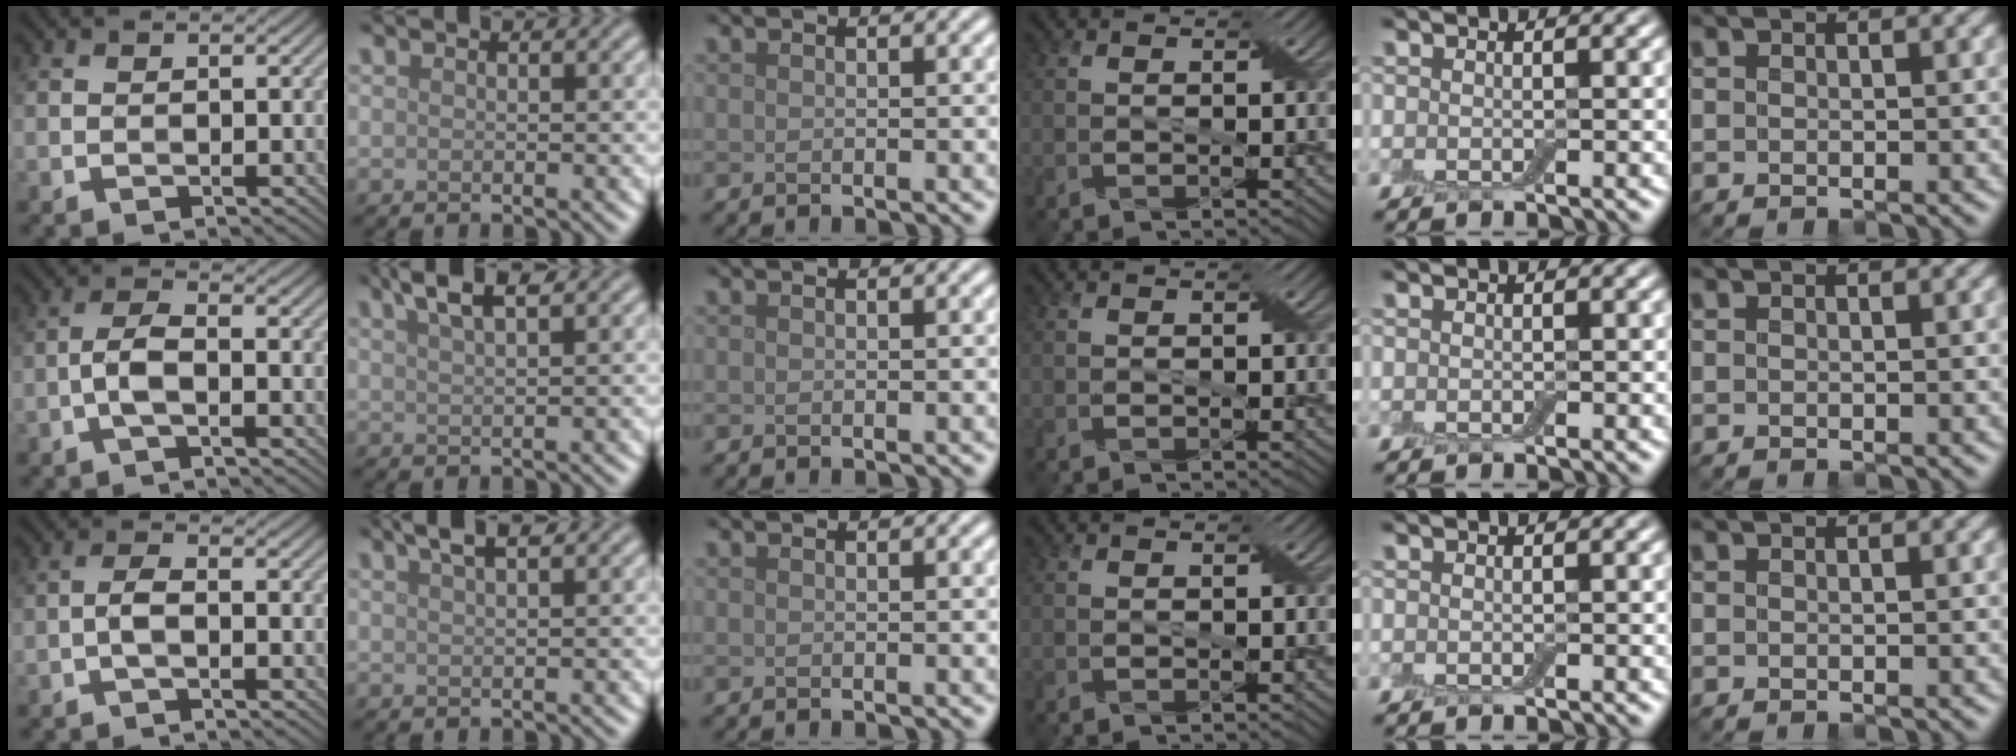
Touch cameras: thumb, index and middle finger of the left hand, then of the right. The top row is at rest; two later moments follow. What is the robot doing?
{"motion": "shake", "object": "box of matches"}